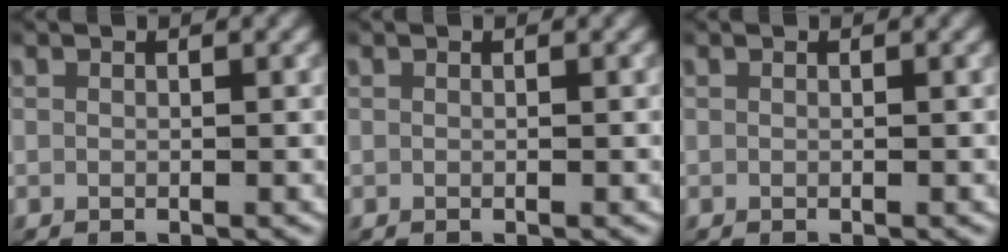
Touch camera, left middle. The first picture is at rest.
{"total": 0.0}
{"total": 0.0}